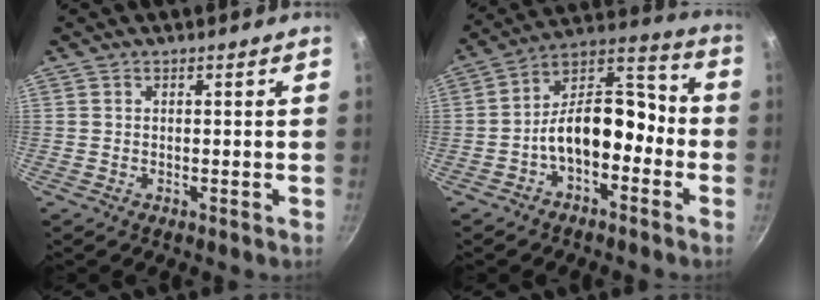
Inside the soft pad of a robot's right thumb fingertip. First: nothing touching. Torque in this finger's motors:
{"motor_torque": [1.92, 2.24, 1.33, -0.73, 0.12]}